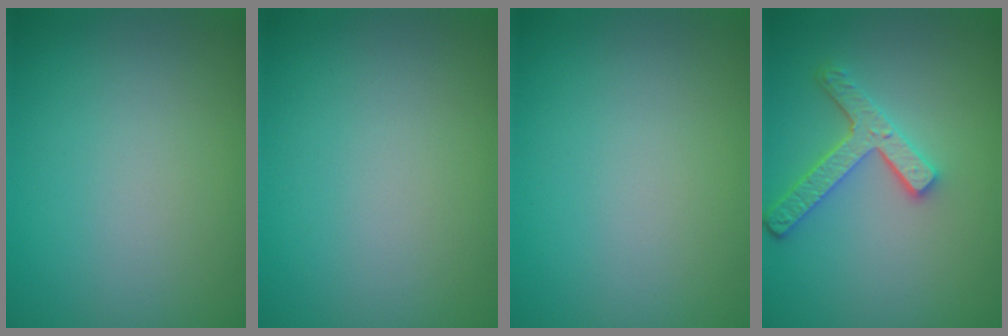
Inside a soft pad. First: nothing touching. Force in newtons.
{"total": 0.0}
{"total": 0.0}
{"total": 3.7, "press": 3.0, "slide": 2.2}